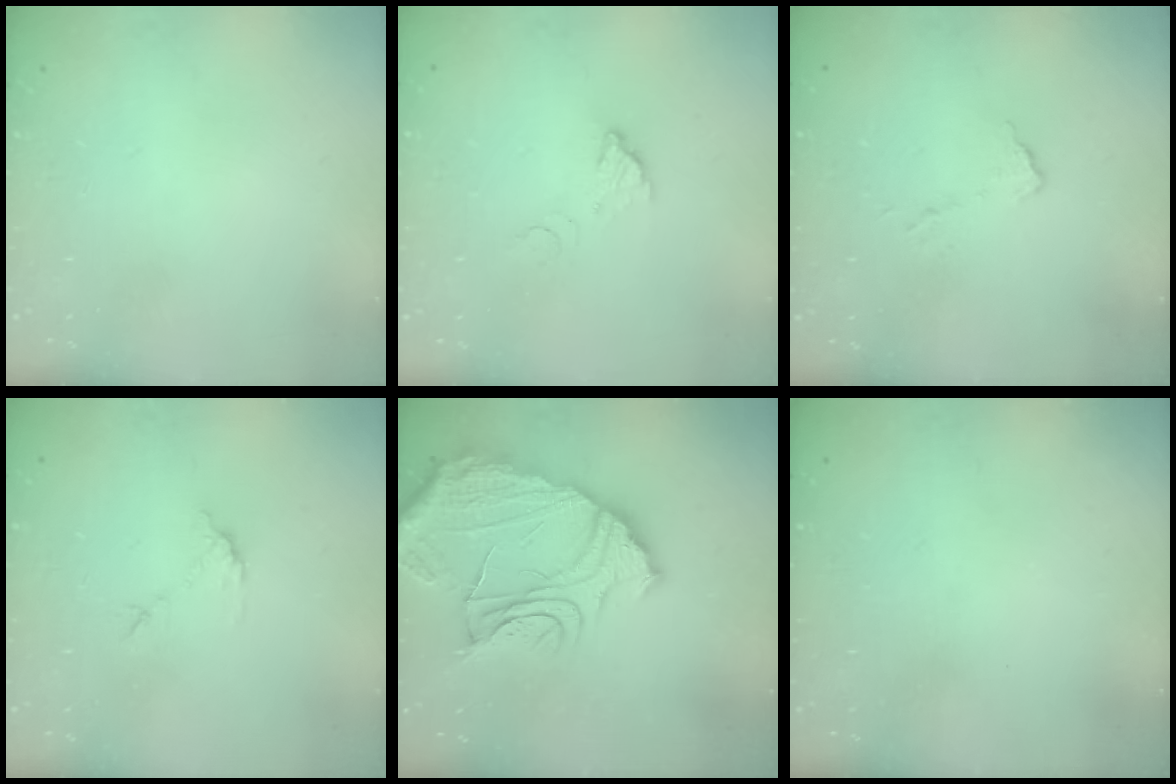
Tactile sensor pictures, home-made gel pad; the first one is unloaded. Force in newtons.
{"total": 3.5, "press": 3.5, "slide": 0.2}
{"total": 5.8, "press": 5.8, "slide": 0.3}
{"total": 7.6, "press": 7.6, "slide": 0.3}
{"total": 22.3, "press": 22.1, "slide": 2.6}
{"total": 3.2, "press": 3.2, "slide": 0.1}